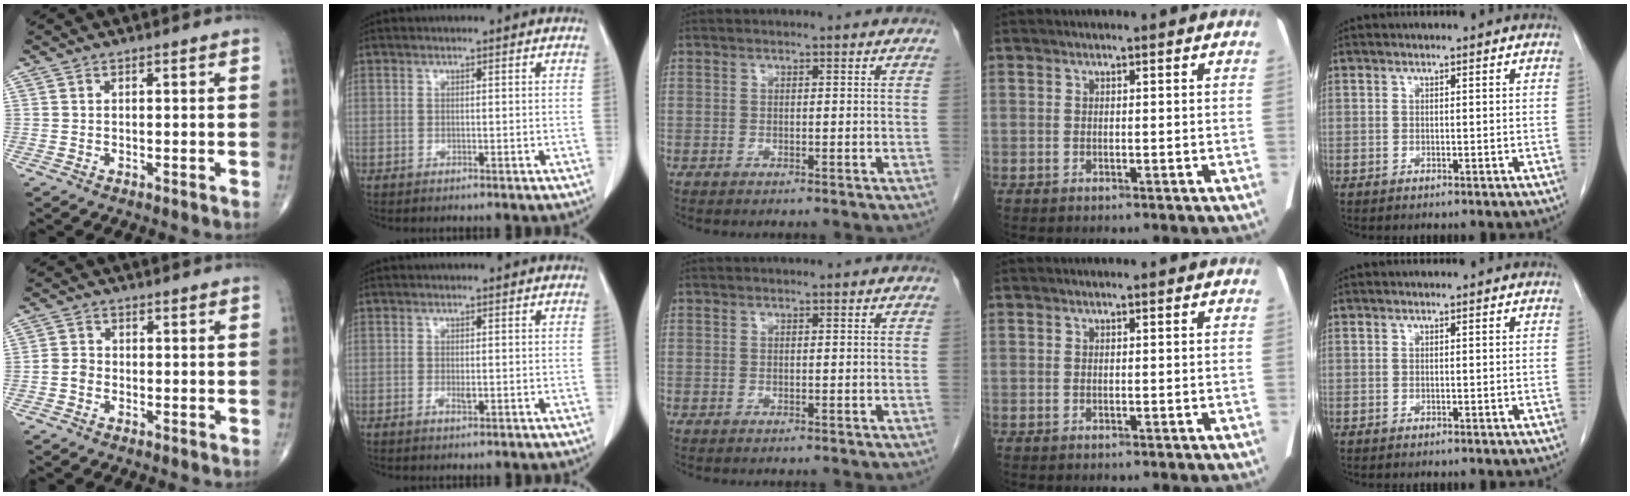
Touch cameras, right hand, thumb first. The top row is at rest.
{"thumb": {"total": 2.1, "force": [-0.9, 1.6, 1.0], "torque": [-0.013, 0.009, -0.022]}, "index": {"total": 1.1, "force": [-0.3, 0.3, 1.0], "torque": [-0.021, -0.003, -0.004]}}